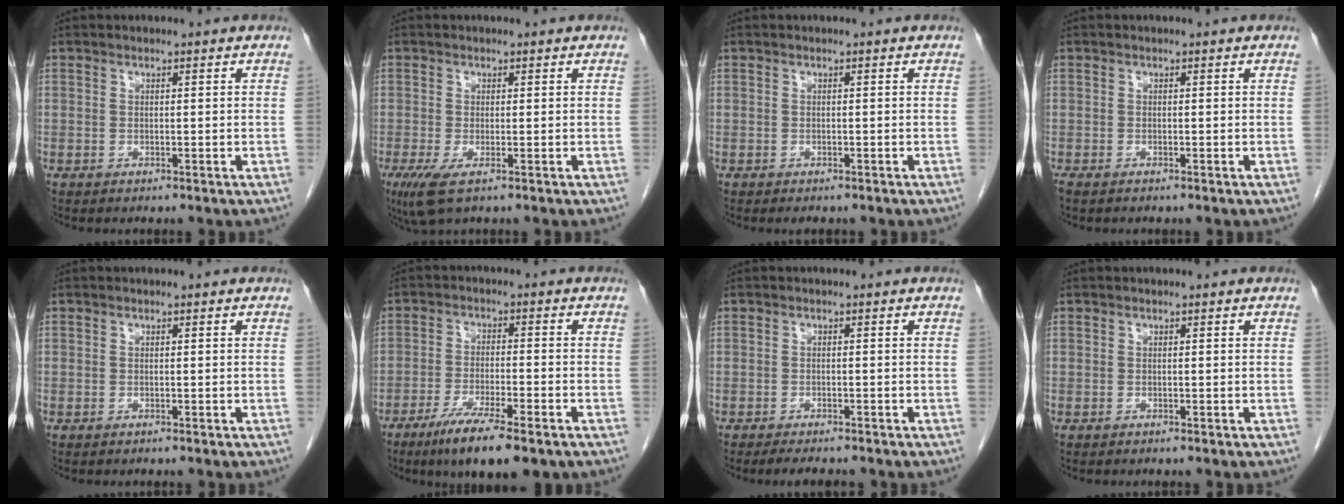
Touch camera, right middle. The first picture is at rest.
{"total": 3.9, "force": [-1.9, 0.8, 3.3], "torque": [-0.070, -0.015, -0.030]}
{"total": 1.5, "force": [-1.2, 0.6, 0.5], "torque": [-0.006, -0.002, -0.014]}
{"total": 1.1, "force": [-0.9, 0.2, 0.5], "torque": [-0.011, -0.003, -0.012]}
{"total": 0.0}
{"total": 10.4, "force": [-6.8, 1.5, 7.7], "torque": [-0.128, -0.022, -0.105]}
{"total": 3.9, "force": [-3.4, 0.9, 1.8], "torque": [-0.025, -0.007, -0.045]}
{"total": 0.0}